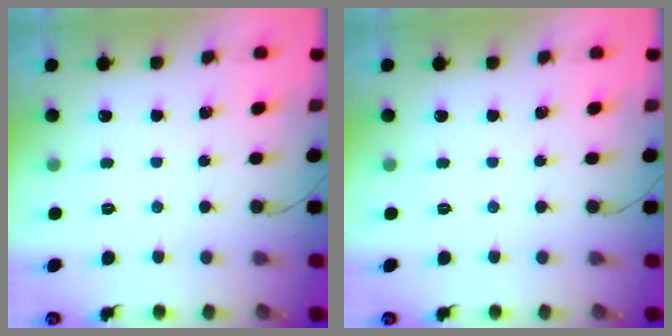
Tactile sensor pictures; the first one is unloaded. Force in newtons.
{"total": 0.0}